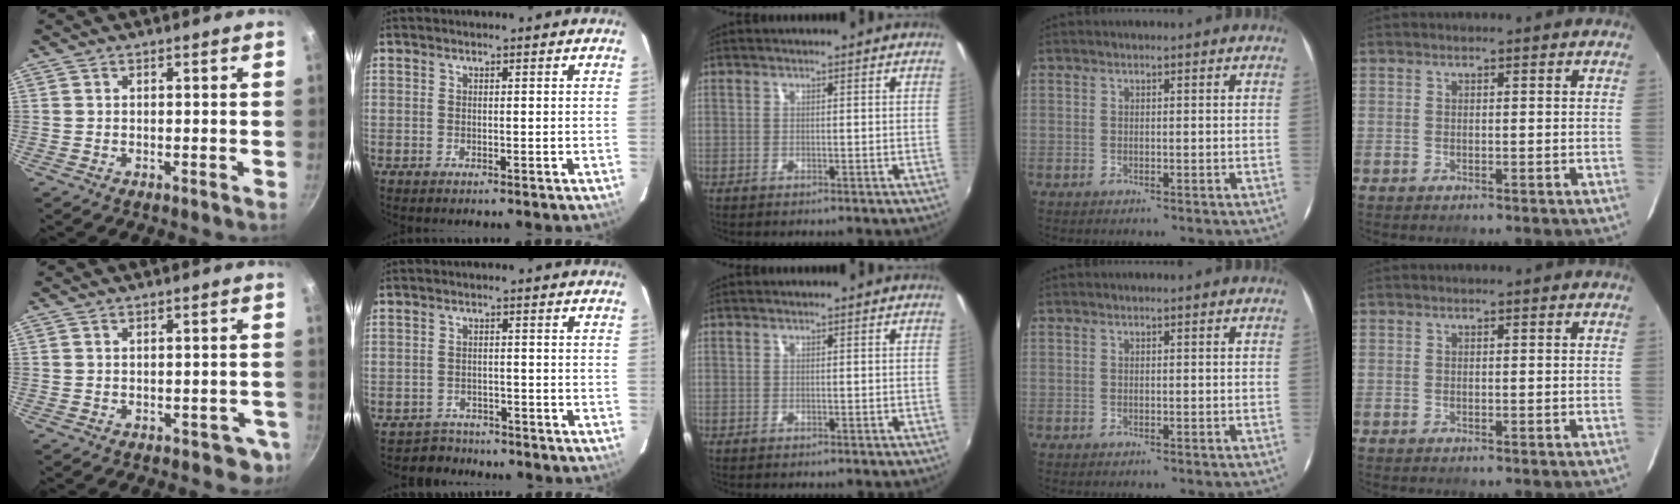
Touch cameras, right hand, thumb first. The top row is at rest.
{"thumb": {"total": 3.8, "force": [-1.2, 2.6, 2.5], "torque": [0.001, 0.018, 0.002]}, "index": {"total": 3.9, "force": [-3.2, 2.1, -0.7], "torque": [0.003, 0.012, -0.052]}}